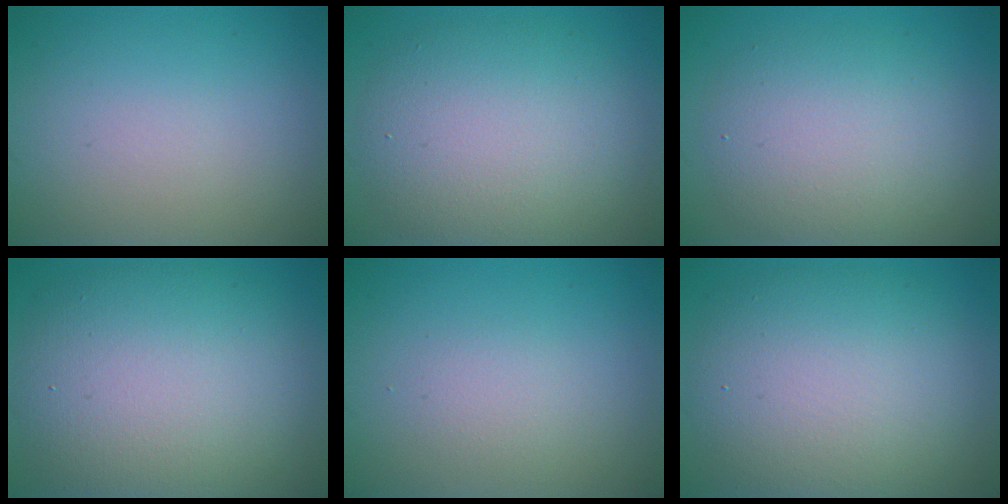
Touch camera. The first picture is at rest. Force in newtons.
{"total": 7.7, "press": 7.7, "slide": 0.5}
{"total": 5.3, "press": 5.3, "slide": 0.1}
{"total": 11.1, "press": 11.1, "slide": 0.8}
{"total": 1.5, "press": 1.4, "slide": 0.1}
{"total": 9.4, "press": 9.3, "slide": 1.0}